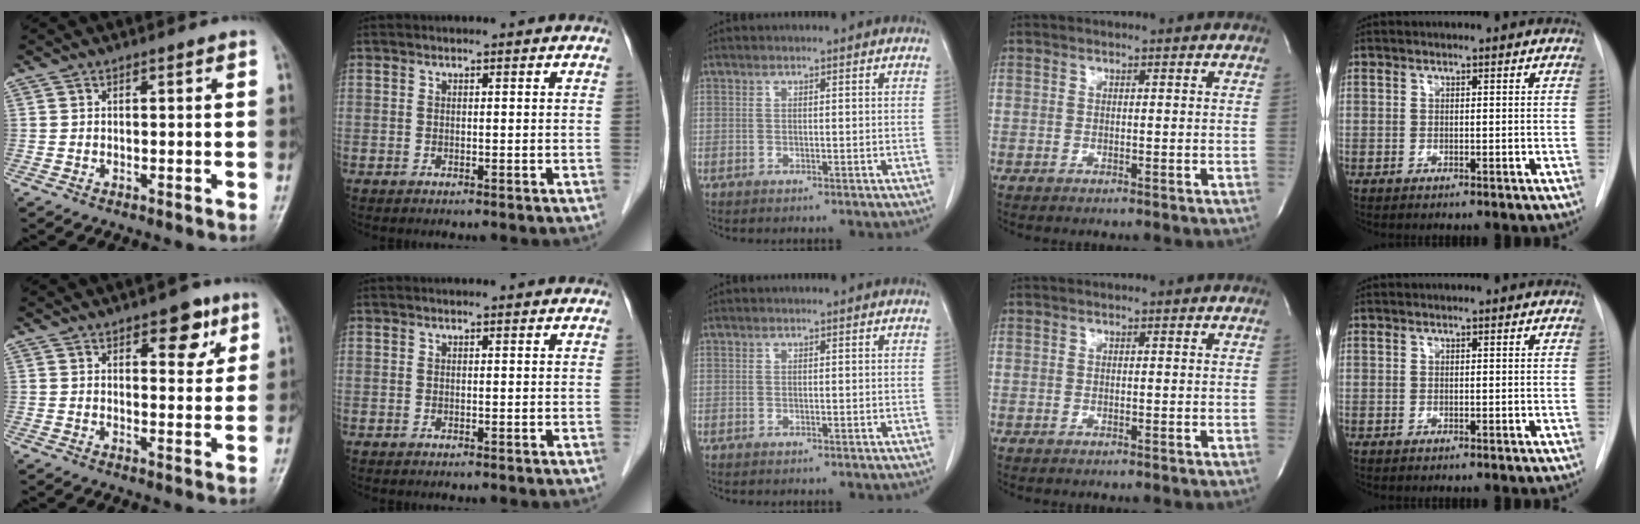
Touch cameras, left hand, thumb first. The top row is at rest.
{"thumb": {"total": 7.1, "force": [3.8, 3.4, 4.9], "torque": [-0.035, -0.017, 0.046]}, "index": {"total": 1.4, "force": [1.4, 0.2, 0.3], "torque": [-0.013, 0.008, 0.013]}}